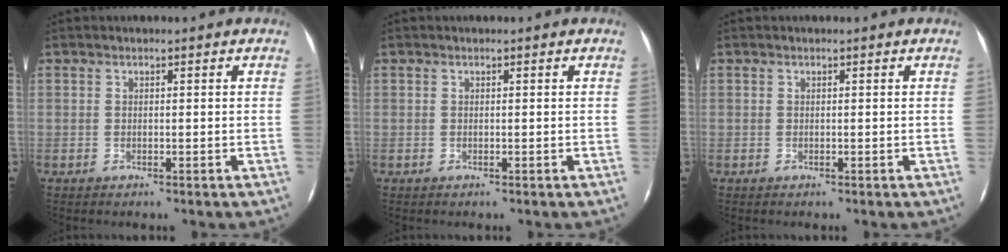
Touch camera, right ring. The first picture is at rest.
{"total": 0.0}
{"total": 0.0}